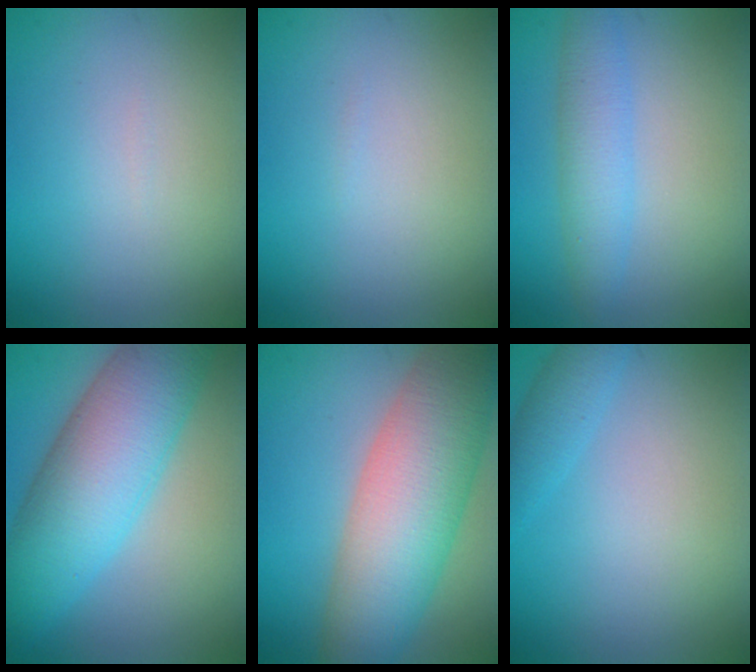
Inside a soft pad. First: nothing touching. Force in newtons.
{"total": 0.0}
{"total": 3.4, "press": 3.4, "slide": 0.1}
{"total": 10.3, "press": 10.3, "slide": 0.2}
{"total": 11.0, "press": 10.9, "slide": 0.8}
{"total": 2.1, "press": 2.1, "slide": 0.2}